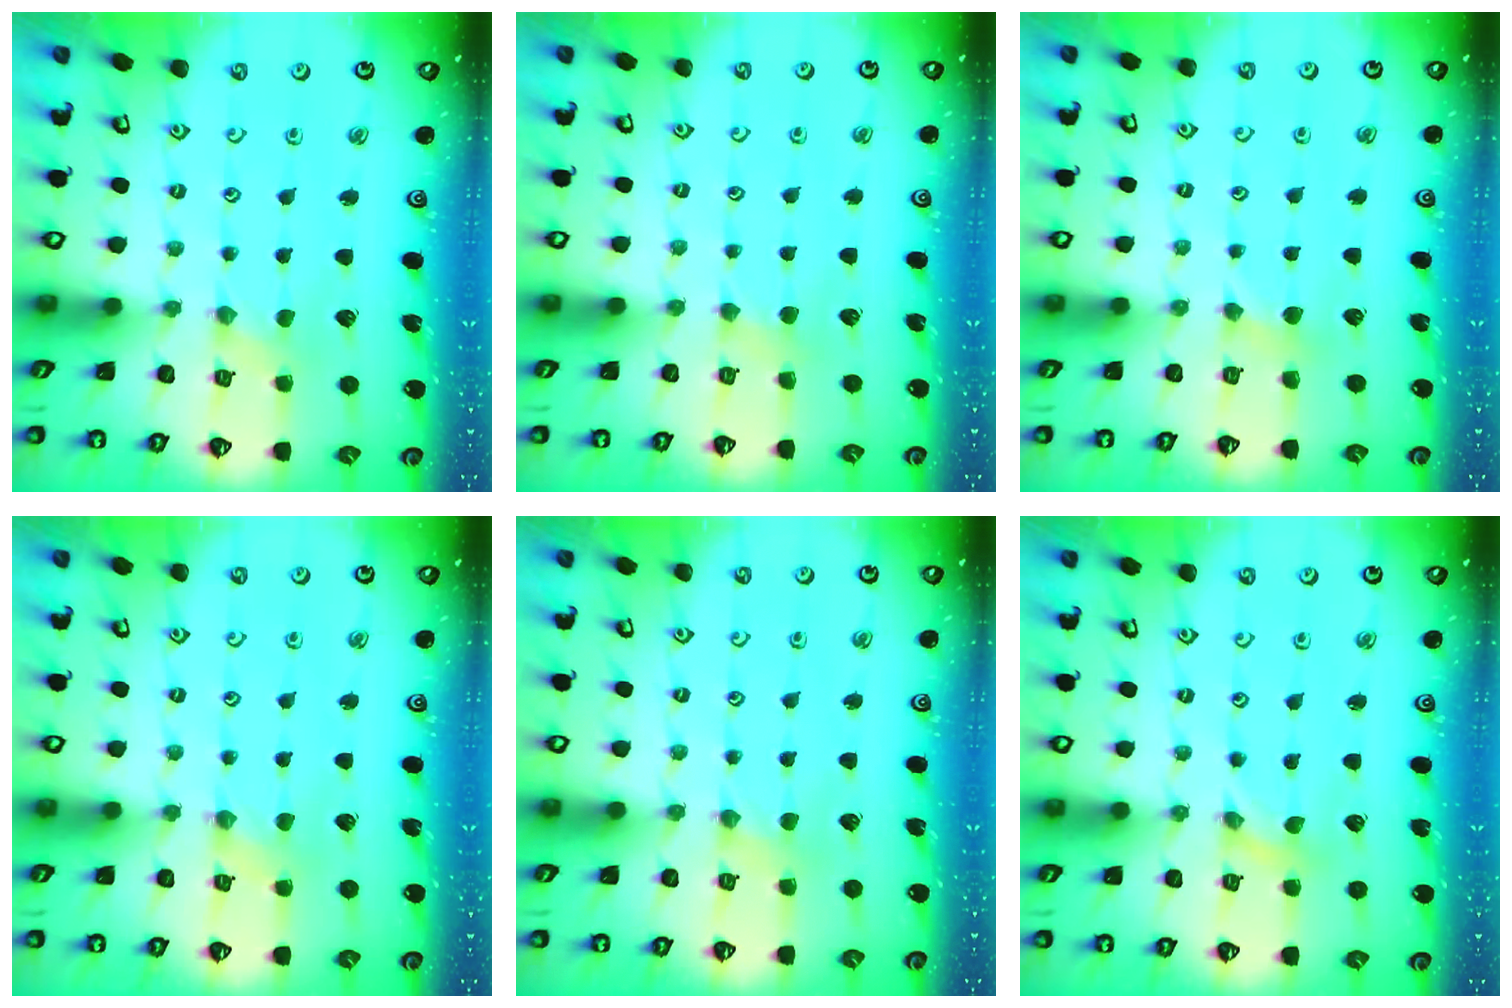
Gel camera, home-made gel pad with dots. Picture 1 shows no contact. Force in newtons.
{"total": 2.8, "press": 2.7, "slide": 0.5}
{"total": 2.3, "press": 2.3, "slide": 0.4}
{"total": 1.9, "press": 1.9, "slide": 0.3}
{"total": 1.6, "press": 1.5, "slide": 0.4}
{"total": 0.0}